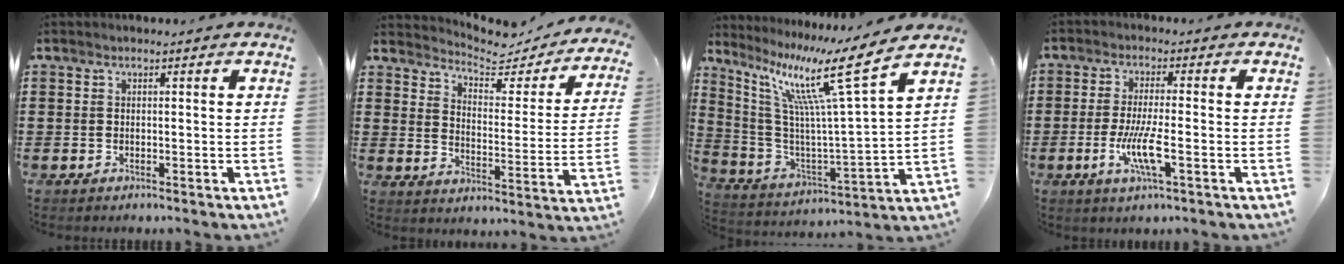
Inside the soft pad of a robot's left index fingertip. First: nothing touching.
{"total": 3.9, "force": [3.6, 1.1, 1.0], "torque": [-0.039, -0.033, 0.053]}
{"total": 13.8, "force": [8.5, 0.6, 10.9], "torque": [-0.232, -0.046, 0.124]}
{"total": 6.5, "force": [-2.1, 0.8, 6.1], "torque": [-0.122, -0.014, -0.042]}